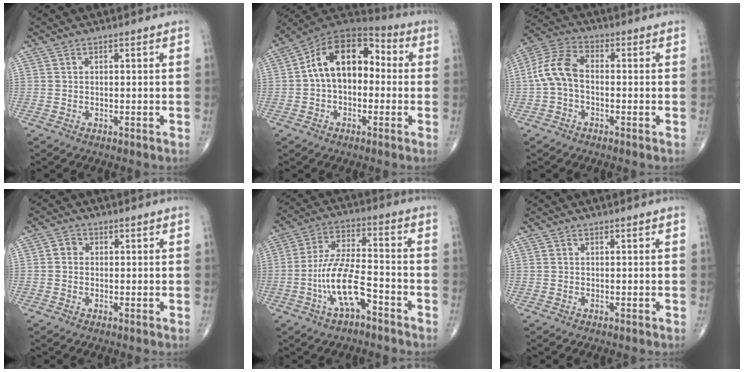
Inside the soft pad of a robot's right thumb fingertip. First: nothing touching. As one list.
[{"total": 15.0, "force": [0.5, 9.7, 11.5], "torque": [-0.154, 0.048, -0.007]}, {"total": 8.5, "force": [-0.8, 5.2, 6.7], "torque": [-0.138, 0.028, -0.028]}, {"total": 1.9, "force": [0.0, 1.7, 0.8], "torque": [-0.003, 0.005, -0.005]}, {"total": 11.6, "force": [-5.1, 4.2, 9.6], "torque": [-0.194, 0.043, -0.094]}, {"total": 0.0}]